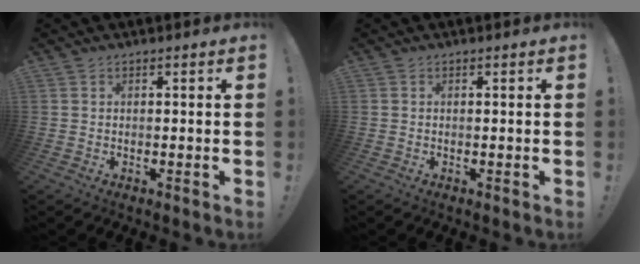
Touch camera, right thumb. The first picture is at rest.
{"total": 0.0}